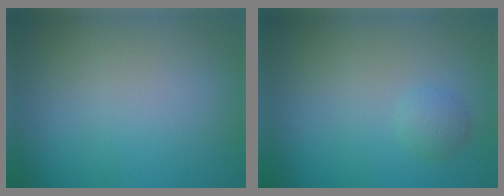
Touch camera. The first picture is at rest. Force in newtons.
{"total": 1.2, "press": 1.2, "slide": 0.1}